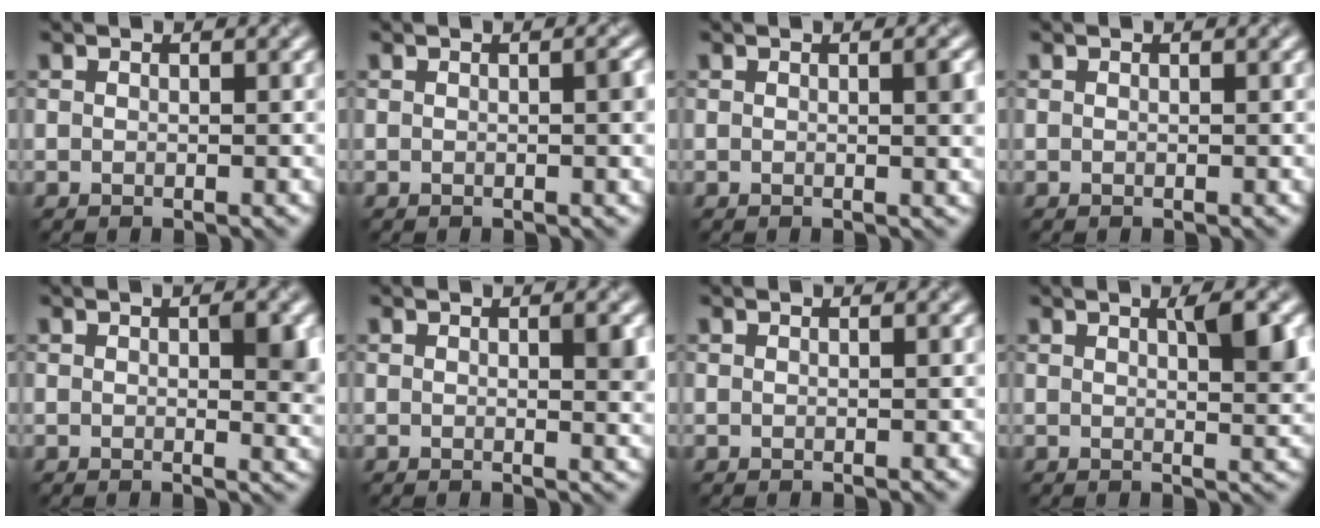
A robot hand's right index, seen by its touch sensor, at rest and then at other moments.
{"total": 1.5, "force": [0.0, 0.5, 1.4], "torque": [-0.016, 0.001, 0.002]}
{"total": 1.7, "force": [0.2, 0.5, 1.7], "torque": [-0.020, 0.000, 0.004]}
{"total": 0.0}
{"total": 3.4, "force": [0.5, 1.5, 3.0], "torque": [-0.037, -0.004, 0.010]}
{"total": 2.1, "force": [0.4, 0.7, 1.9], "torque": [-0.025, -0.003, 0.009]}
{"total": 0.0}
{"total": 3.3, "force": [1.2, 0.7, 3.0], "torque": [-0.044, 0.000, 0.021]}